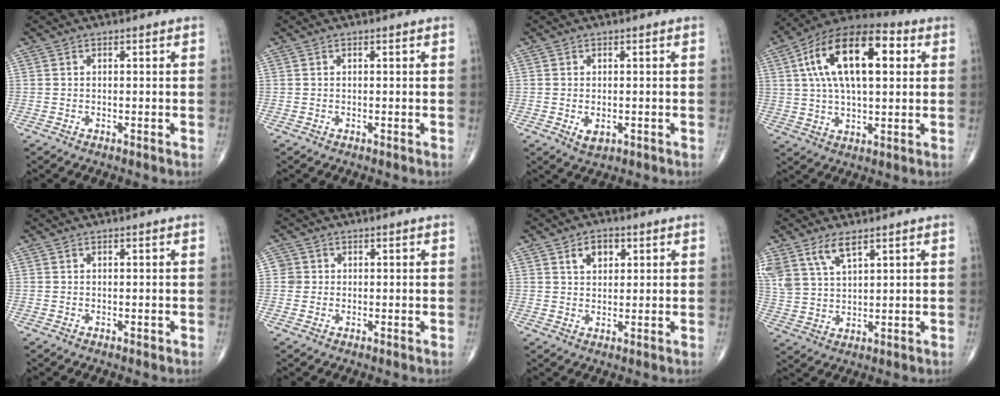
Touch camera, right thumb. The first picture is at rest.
{"total": 0.0}
{"total": 2.6, "force": [-0.6, 1.6, 1.9], "torque": [-0.026, -0.002, -0.003]}
{"total": 20.0, "force": [5.0, 9.4, 16.9], "torque": [-0.281, 0.020, 0.074]}
{"total": 0.0}
{"total": 2.1, "force": [0.2, 2.1, 0.1], "torque": [0.014, 0.005, 0.000]}
{"total": 4.6, "force": [2.1, 3.0, 2.8], "torque": [-0.030, -0.006, 0.033]}
{"total": 8.7, "force": [5.4, 3.9, 5.6], "torque": [-0.116, -0.013, 0.118]}